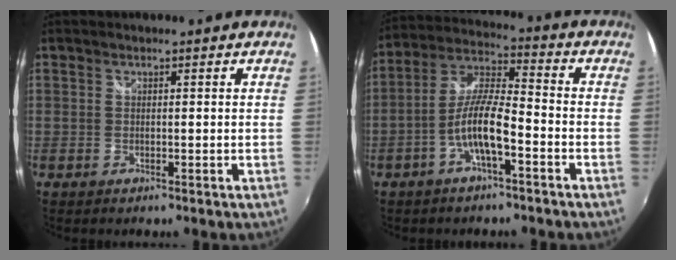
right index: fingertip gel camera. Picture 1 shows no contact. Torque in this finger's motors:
{"motor_torque": [1.24, -0.66, 0.66, 0.18]}